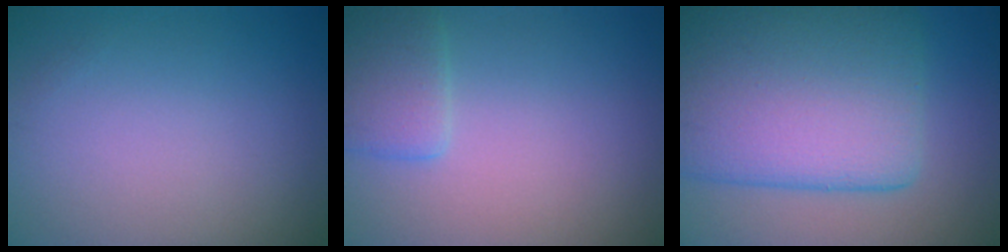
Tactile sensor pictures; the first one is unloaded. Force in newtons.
{"total": 2.4, "press": 2.3, "slide": 0.2}
{"total": 11.7, "press": 11.6, "slide": 0.8}